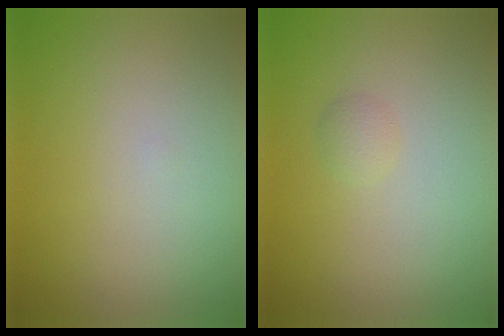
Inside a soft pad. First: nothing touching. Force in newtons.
{"total": 0.9, "press": 0.9, "slide": 0.0}